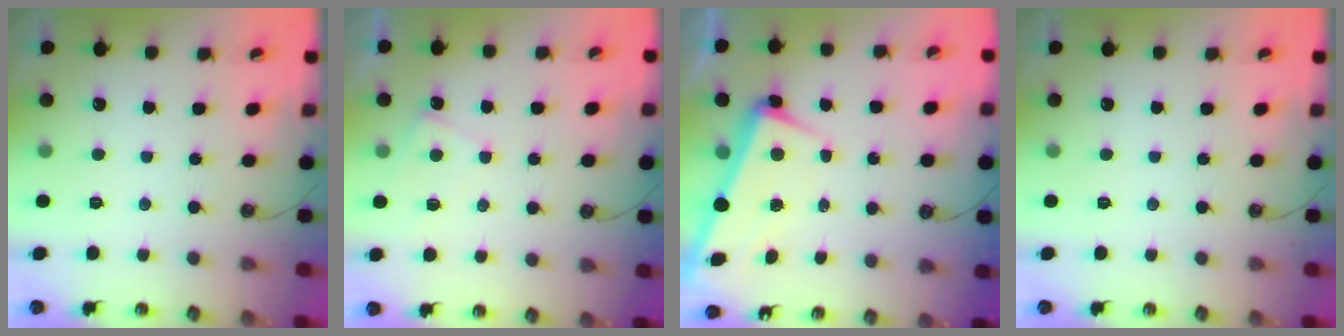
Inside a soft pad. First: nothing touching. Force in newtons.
{"total": 3.9, "press": 3.9, "slide": 0.2}
{"total": 2.9, "press": 2.8, "slide": 1.0}
{"total": 0.0}